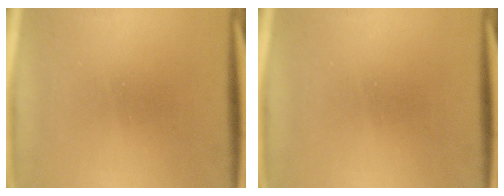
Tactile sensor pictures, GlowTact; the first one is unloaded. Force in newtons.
{"total": 0.0}